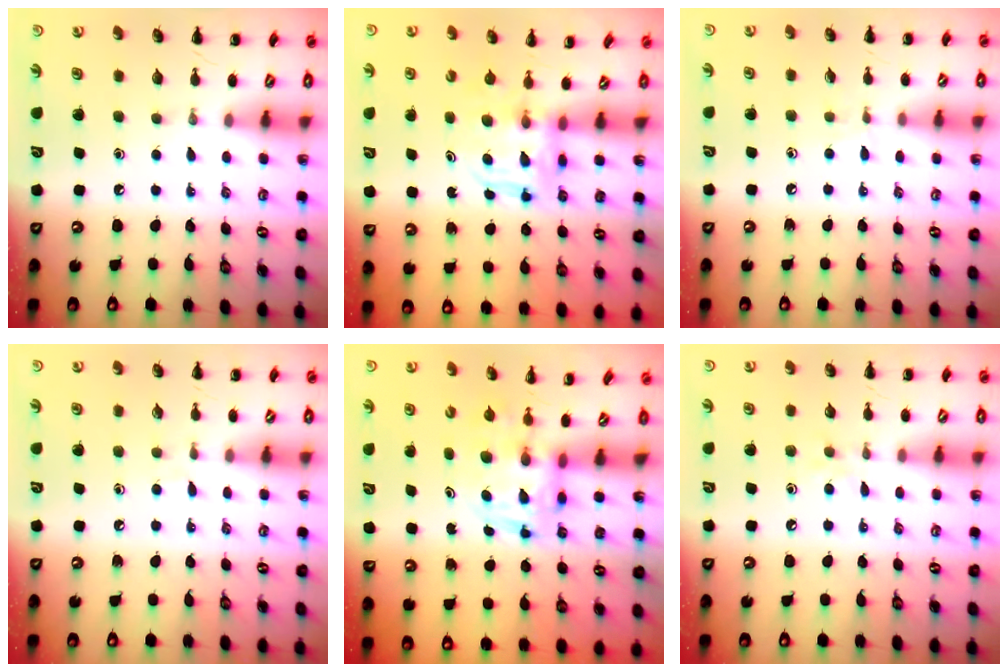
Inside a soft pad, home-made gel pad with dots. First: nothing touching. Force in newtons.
{"total": 3.6, "press": 3.6, "slide": 0.2}
{"total": 2.9, "press": 2.6, "slide": 1.2}
{"total": 2.8, "press": 2.4, "slide": 1.4}
{"total": 3.4, "press": 3.4, "slide": 0.6}
{"total": 4.3, "press": 4.1, "slide": 1.2}